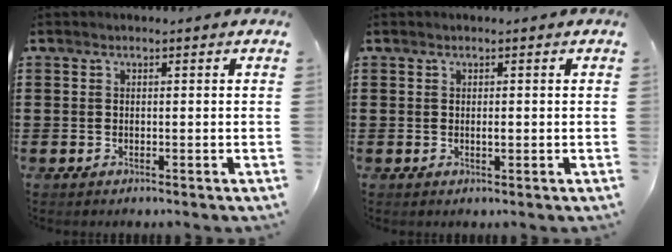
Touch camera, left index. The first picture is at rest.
{"total": 1.0, "force": [0.1, 0.3, 0.9], "torque": [-0.018, 0.000, 0.002]}